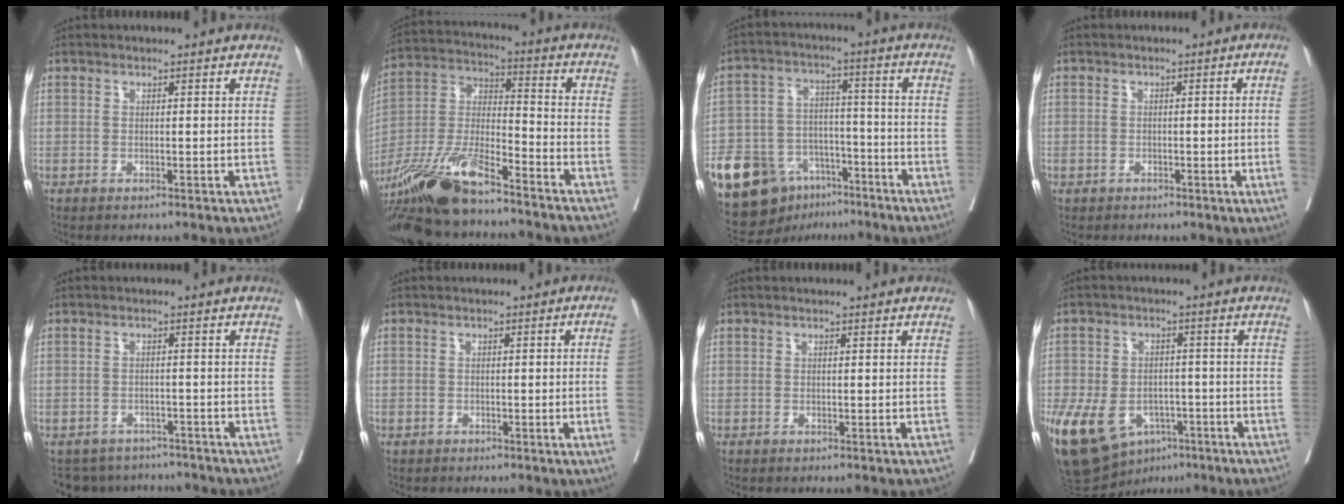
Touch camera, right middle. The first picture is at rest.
{"total": 18.1, "force": [-13.6, 3.2, 11.4], "torque": [-0.254, -0.023, -0.255]}
{"total": 18.8, "force": [-11.4, 11.4, 9.6], "torque": [-0.201, 0.023, -0.188]}
{"total": 2.7, "force": [-0.6, -0.1, 2.6], "torque": [-0.034, 0.006, -0.009]}
{"total": 7.0, "force": [-6.5, 2.7, 0.0], "torque": [0.005, 0.014, -0.082]}
{"total": 2.7, "force": [-0.6, -0.1, 2.6], "torque": [-0.035, 0.007, -0.007]}
{"total": 0.0}
{"total": 15.7, "force": [-7.6, 10.3, 9.1], "torque": [-0.199, -0.002, -0.112]}